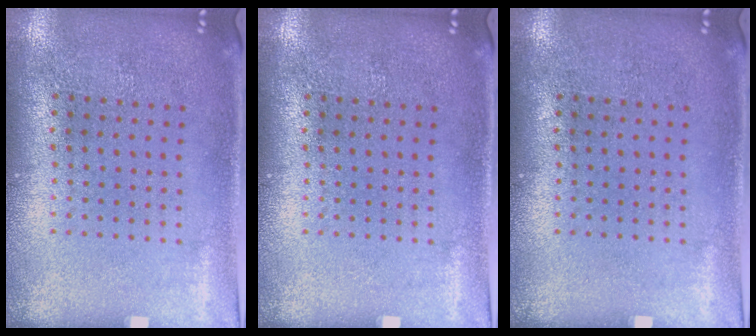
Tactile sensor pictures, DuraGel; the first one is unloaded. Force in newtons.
{"total": 0.0}
{"total": 0.0}